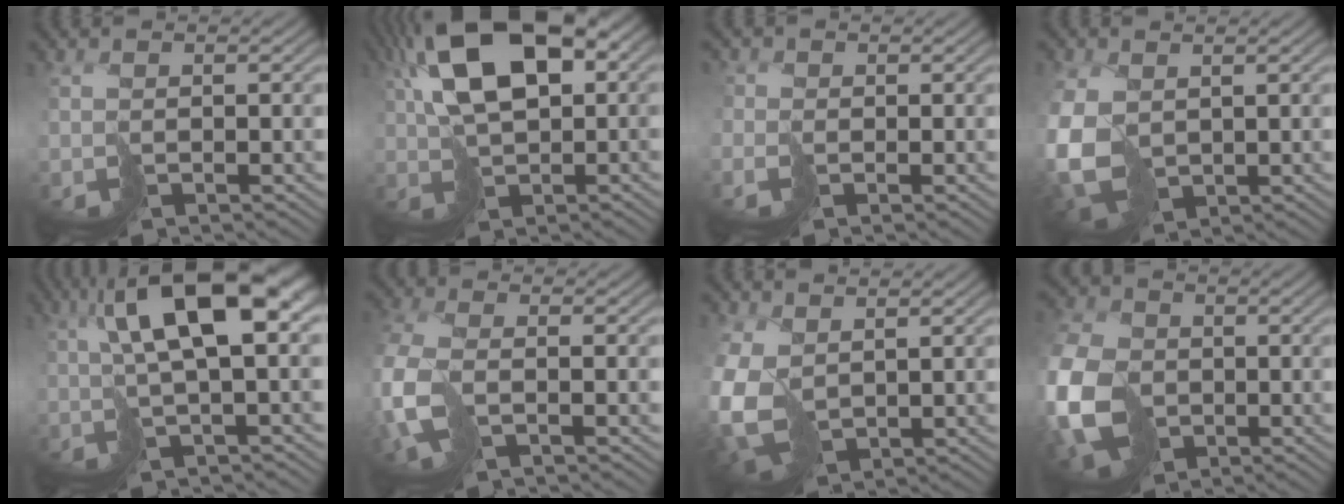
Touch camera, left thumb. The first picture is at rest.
{"total": 14.2, "force": [4.7, 6.9, 11.5], "torque": [-0.210, 0.012, 0.080]}
{"total": 2.1, "force": [-1.0, 1.7, 0.8], "torque": [-0.020, -0.003, -0.023]}
{"total": 8.7, "force": [-0.7, 6.5, 5.8], "torque": [-0.179, -0.026, -0.001]}
{"total": 12.0, "force": [2.7, 3.9, 11.0], "torque": [-0.188, 0.006, 0.053]}
{"total": 7.6, "force": [-1.5, 4.5, 6.0], "torque": [-0.192, -0.013, -0.038]}
{"total": 7.9, "force": [0.0, 5.9, 5.3], "torque": [-0.171, -0.023, 0.011]}
{"total": 14.2, "force": [-2.7, 11.0, 8.6], "torque": [-0.251, -0.043, -0.042]}